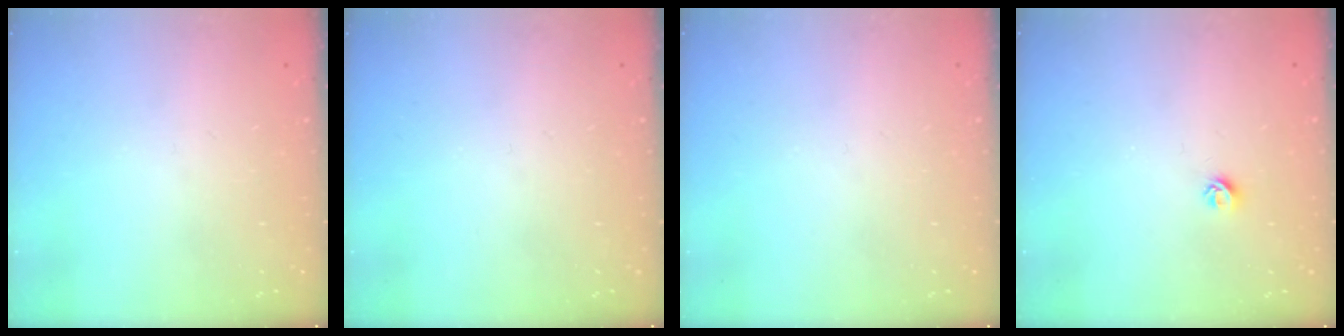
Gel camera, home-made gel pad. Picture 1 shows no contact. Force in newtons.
{"total": 0.0}
{"total": 0.0}
{"total": 5.0, "press": 4.9, "slide": 0.7}